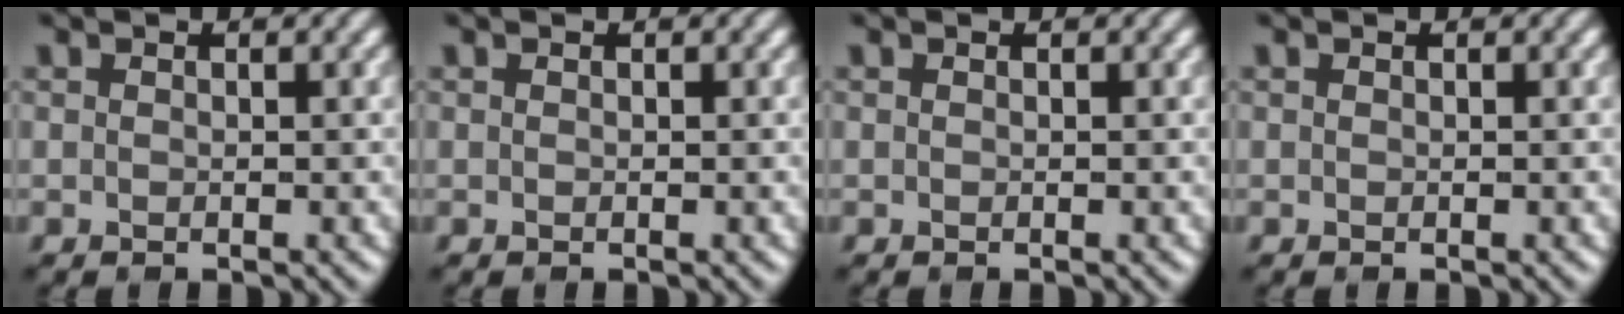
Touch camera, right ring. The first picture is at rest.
{"total": 0.0}
{"total": 0.0}
{"total": 0.0}